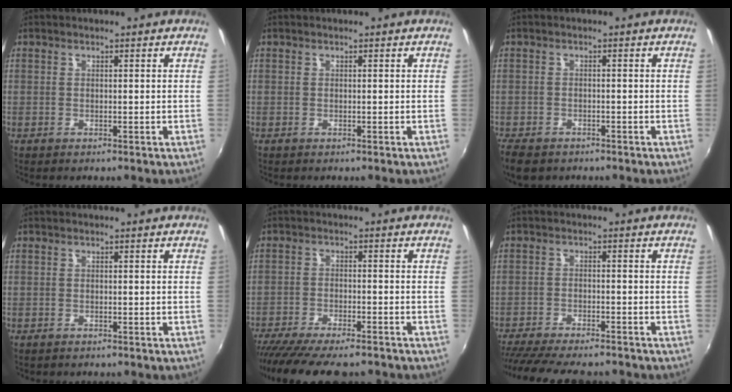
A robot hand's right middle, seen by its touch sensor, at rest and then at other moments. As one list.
[{"total": 0.0}, {"total": 6.3, "force": [-4.8, 3.1, 2.8], "torque": [-0.079, -0.024, -0.087]}, {"total": 0.7, "force": [-0.6, 0.3, 0.1], "torque": [-0.006, -0.001, -0.010]}, {"total": 15.6, "force": [-13.3, 3.1, 7.6], "torque": [-0.158, -0.044, -0.208]}, {"total": 15.8, "force": [-13.7, 3.3, 7.3], "torque": [-0.153, -0.032, -0.214]}]